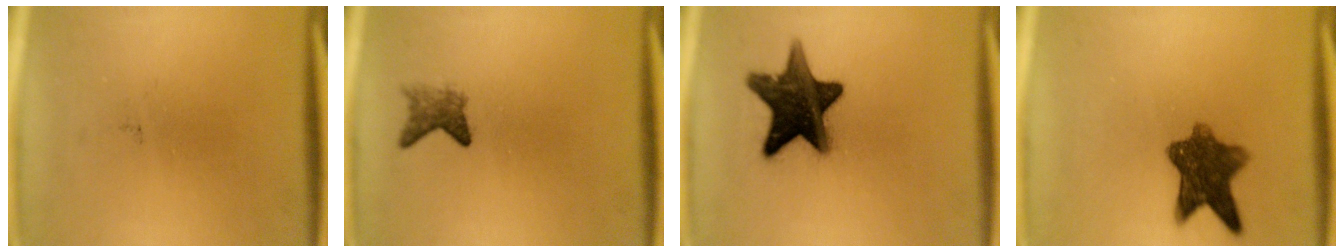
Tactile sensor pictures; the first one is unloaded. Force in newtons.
{"total": 2.5}
{"total": 15.2}
{"total": 8.7}